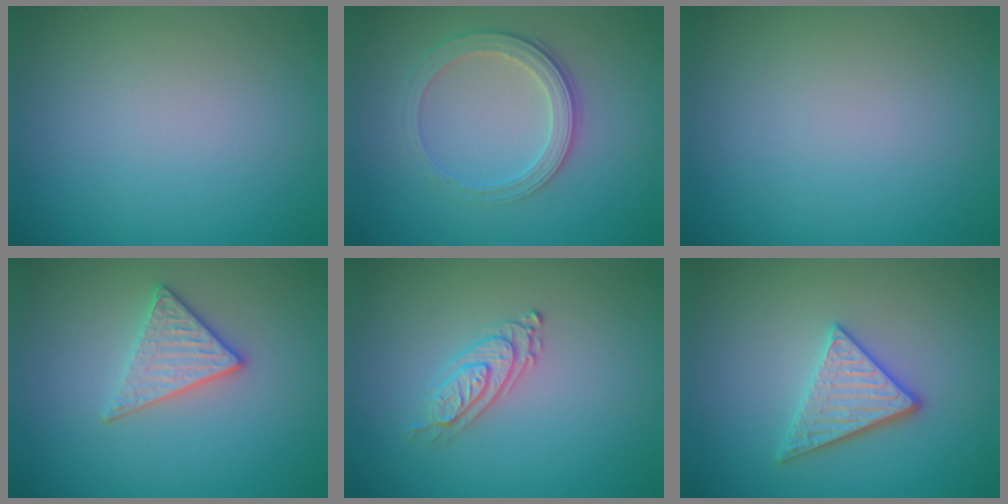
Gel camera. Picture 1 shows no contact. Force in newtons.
{"total": 2.8, "press": 2.7, "slide": 0.8}
{"total": 0.0}
{"total": 2.8, "press": 2.6, "slide": 1.1}
{"total": 2.4, "press": 2.0, "slide": 1.4}
{"total": 3.1, "press": 2.9, "slide": 1.1}